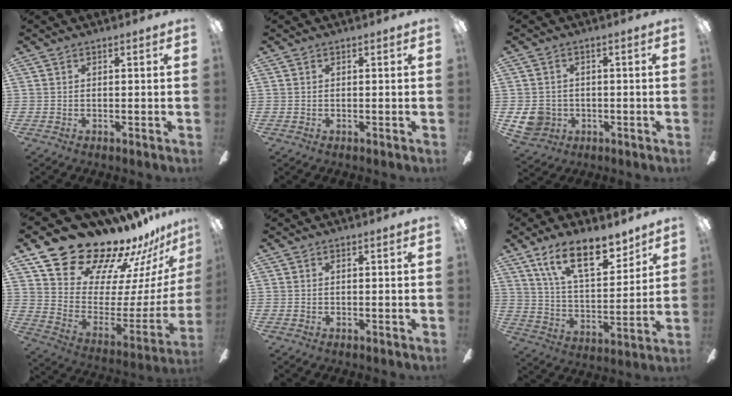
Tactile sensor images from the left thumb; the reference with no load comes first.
{"total": 0.0}
{"total": 6.3, "force": [-0.8, 5.9, 2.1], "torque": [-0.047, 0.007, -0.011]}
{"total": 22.0, "force": [19.8, 7.9, 5.3], "torque": [-0.091, -0.166, 0.370]}
{"total": 0.0}
{"total": 16.9, "force": [11.8, 6.9, 9.9], "torque": [-0.162, -0.065, 0.206]}